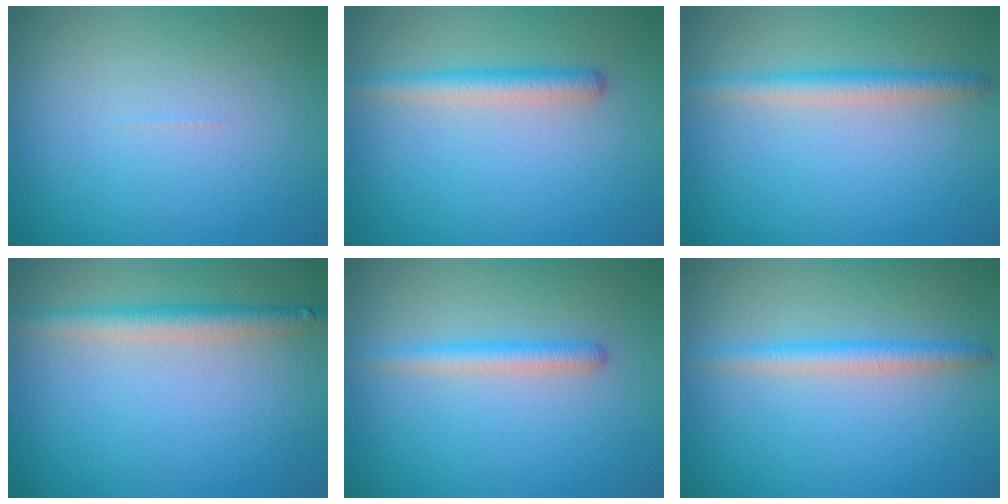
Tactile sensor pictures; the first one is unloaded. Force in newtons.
{"total": 2.2, "press": 2.2, "slide": 0.1}
{"total": 2.3, "press": 2.3, "slide": 0.1}
{"total": 2.6, "press": 2.6, "slide": 0.1}
{"total": 1.9, "press": 1.8, "slide": 0.2}
{"total": 2.2, "press": 2.2, "slide": 0.1}